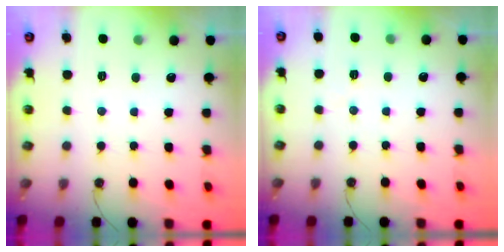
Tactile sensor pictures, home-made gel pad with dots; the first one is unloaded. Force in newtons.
{"total": 2.2, "press": 2.2, "slide": 0.7}